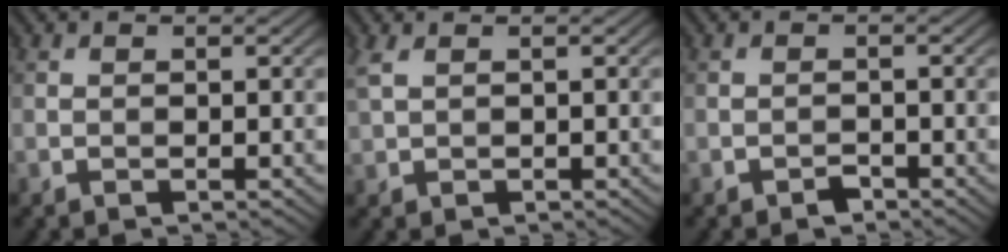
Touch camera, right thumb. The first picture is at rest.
{"total": 2.4, "force": [1.1, 1.2, 1.8], "torque": [-0.058, 0.009, 0.026]}
{"total": 1.2, "force": [-1.0, 0.5, 0.5], "torque": [-0.006, 0.000, -0.019]}